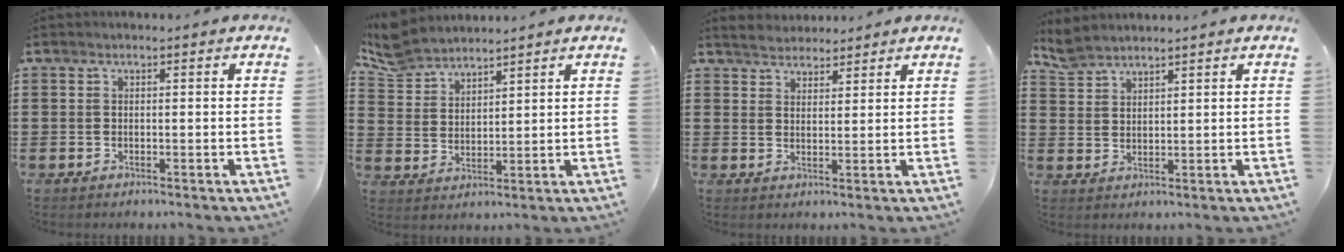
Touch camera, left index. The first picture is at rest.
{"total": 5.7, "force": [5.4, 1.5, 1.1], "torque": [-0.045, -0.014, 0.101]}
{"total": 2.9, "force": [2.7, 0.9, 0.0], "torque": [-0.010, 0.002, 0.051]}
{"total": 3.6, "force": [3.4, 0.9, 0.8], "torque": [-0.025, -0.004, 0.065]}